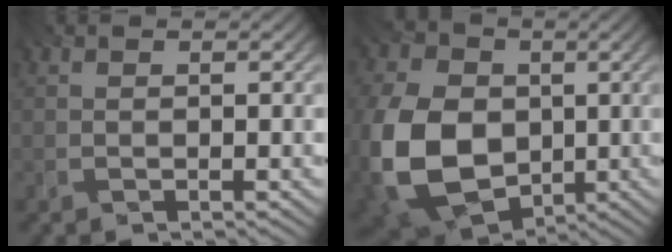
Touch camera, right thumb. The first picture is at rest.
{"total": 15.9, "force": [-2.5, 11.9, 10.3], "torque": [-0.274, -0.031, -0.049]}